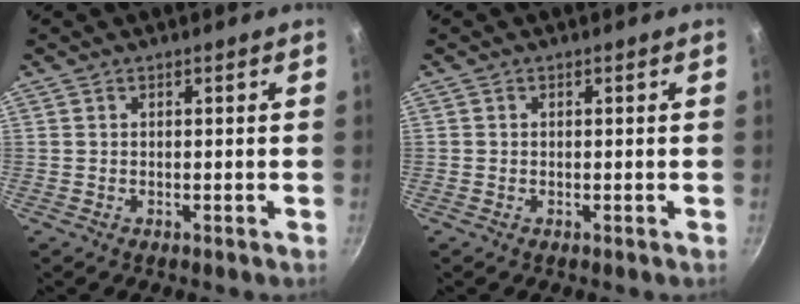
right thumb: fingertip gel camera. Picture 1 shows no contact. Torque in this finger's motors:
{"motor_torque": [-0.13, 0.04, -0.15, 0.33, 0.10]}